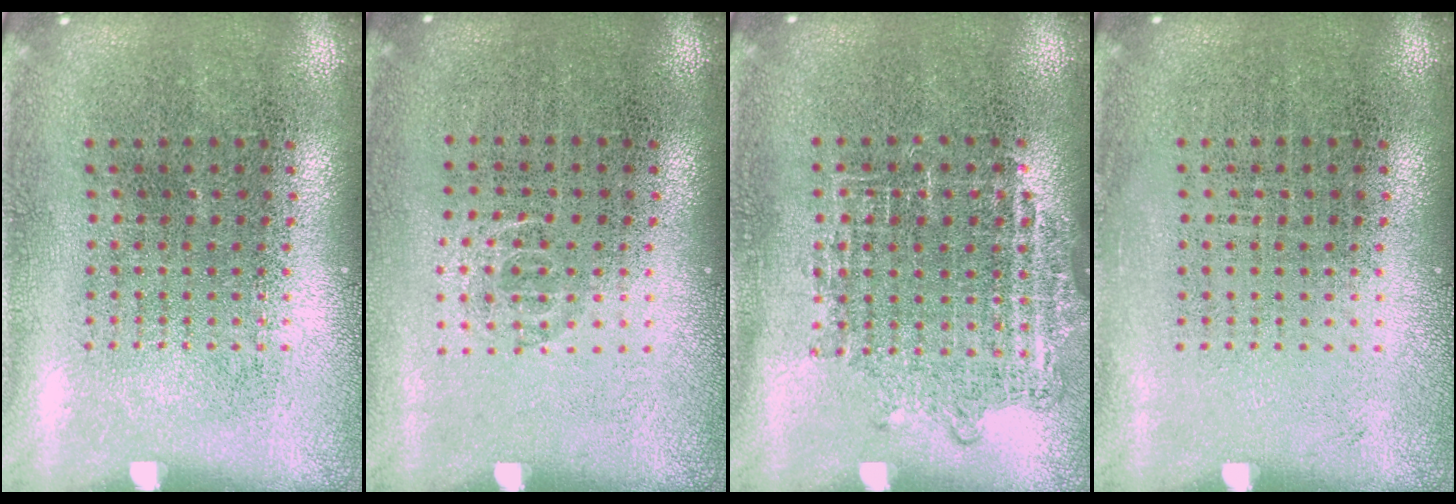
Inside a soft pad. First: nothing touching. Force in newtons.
{"total": 0.6, "press": 0.4, "slide": 0.4}
{"total": 1.0, "press": 1.0, "slide": 0.2}
{"total": 0.0}